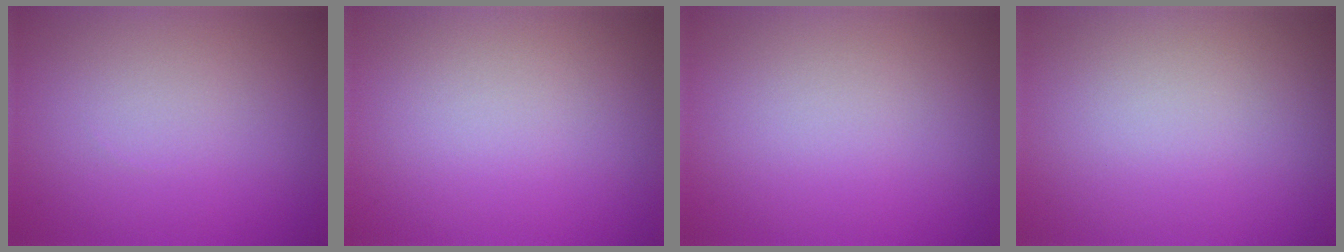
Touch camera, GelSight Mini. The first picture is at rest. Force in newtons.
{"total": 0.0}
{"total": 0.0}
{"total": 0.0}